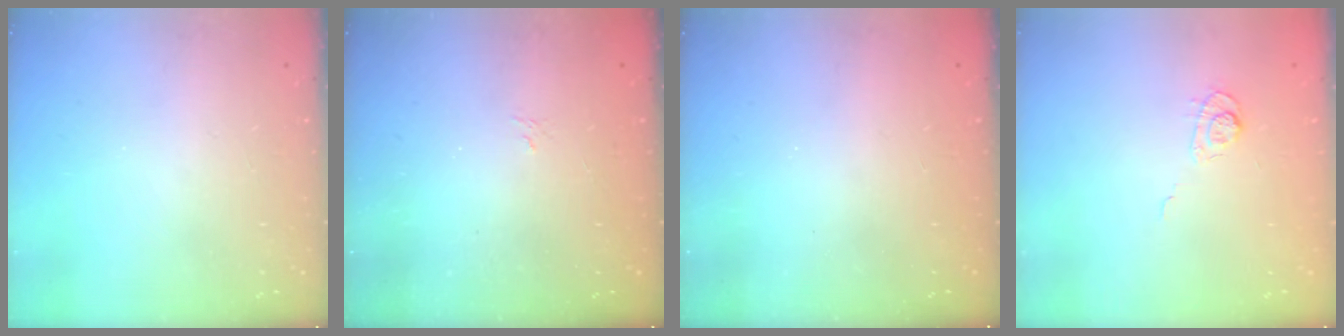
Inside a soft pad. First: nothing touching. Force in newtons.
{"total": 1.1, "press": 0.4, "slide": 1.1}
{"total": 2.5, "press": 2.4, "slide": 0.8}
{"total": 3.5, "press": 3.1, "slide": 1.7}